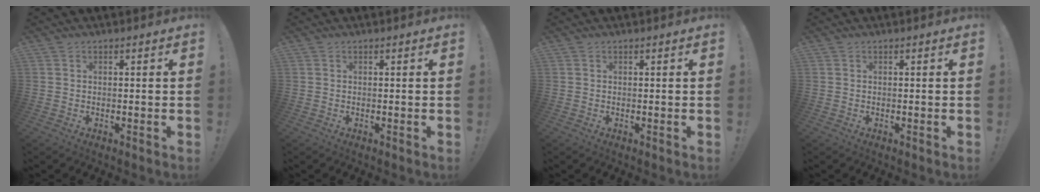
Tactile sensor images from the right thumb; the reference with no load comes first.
{"total": 0.0}
{"total": 0.0}
{"total": 0.0}